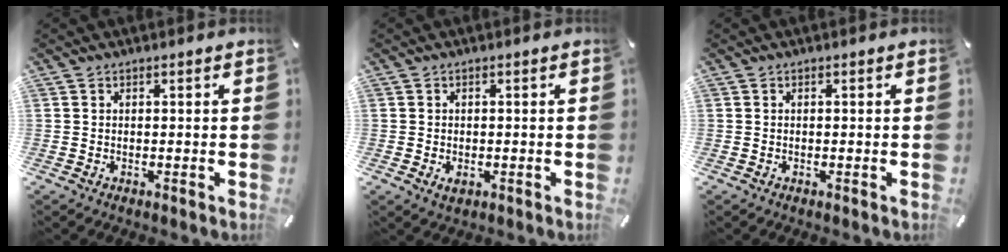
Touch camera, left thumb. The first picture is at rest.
{"total": 1.7, "force": [-0.4, 1.2, 1.1], "torque": [-0.025, 0.000, -0.009]}
{"total": 0.0}